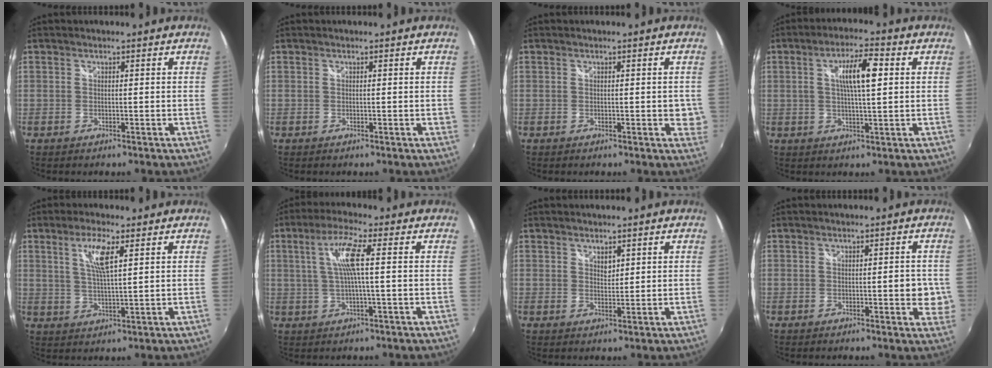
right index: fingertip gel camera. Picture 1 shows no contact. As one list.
[{"total": 0.5, "force": [0.1, 0.3, 0.5], "torque": [-0.002, 0.002, 0.001]}, {"total": 2.8, "force": [0.1, 1.6, 2.4], "torque": [-0.019, 0.002, 0.003]}, {"total": 7.9, "force": [1.8, 1.5, 7.5], "torque": [-0.130, 0.007, 0.031]}, {"total": 6.1, "force": [2.6, 0.8, 5.4], "torque": [-0.106, -0.002, 0.050]}, {"total": 6.9, "force": [1.0, 0.0, 6.9], "torque": [-0.133, 0.003, 0.023]}, {"total": 1.8, "force": [1.3, 1.0, 0.8], "torque": [-0.009, 0.000, 0.023]}, {"total": 4.8, "force": [-0.2, 2.1, 4.4], "torque": [-0.047, -0.002, -0.001]}]